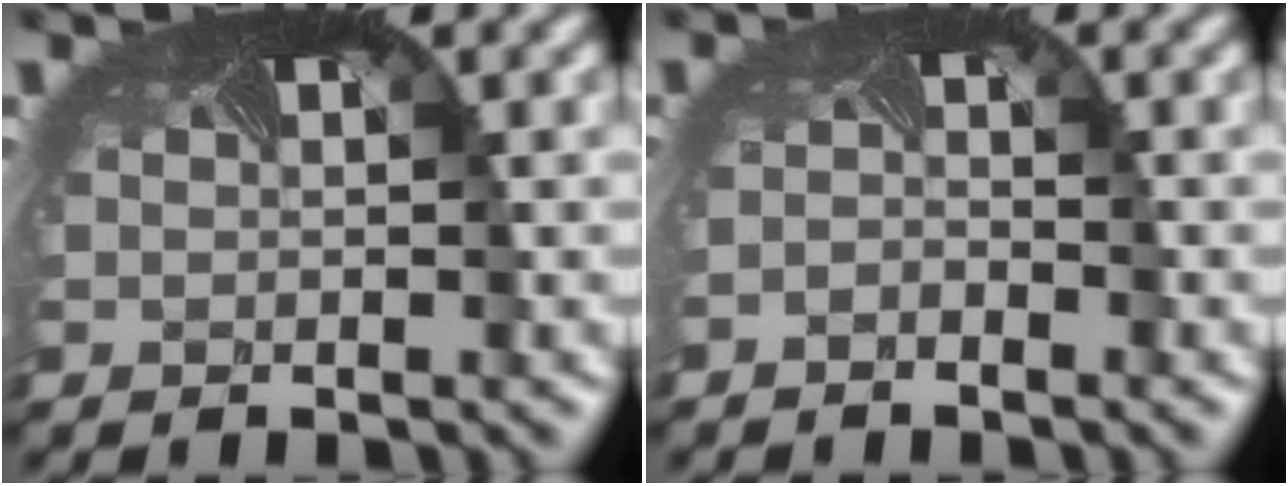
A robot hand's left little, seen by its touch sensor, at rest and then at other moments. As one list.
[{"total": 1.1, "force": [-1.1, -0.1, -0.1], "torque": [-0.008, -0.006, -0.020]}]